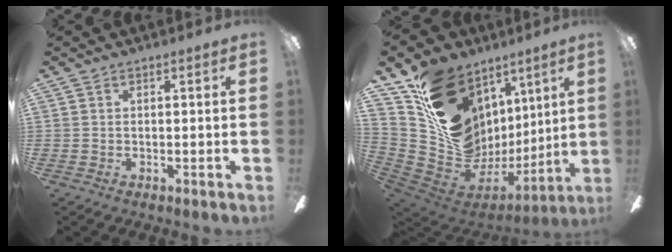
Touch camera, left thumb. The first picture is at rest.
{"total": 22.3, "force": [9.0, 16.8, 11.6], "torque": [-0.191, -0.059, 0.206]}